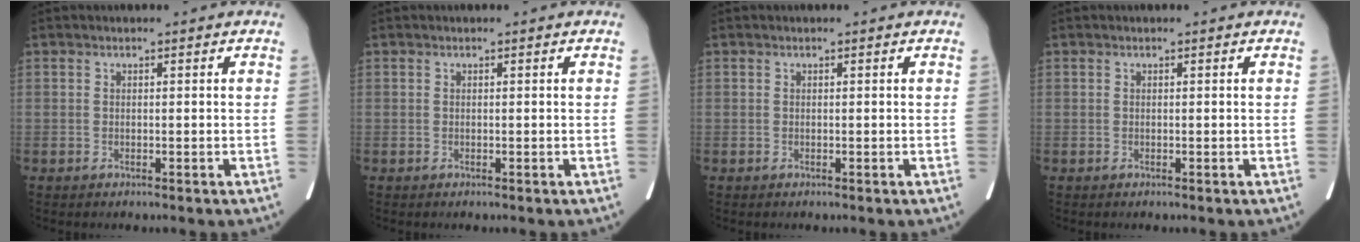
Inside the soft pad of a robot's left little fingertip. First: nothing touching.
{"total": 0.0}
{"total": 0.0}
{"total": 0.0}